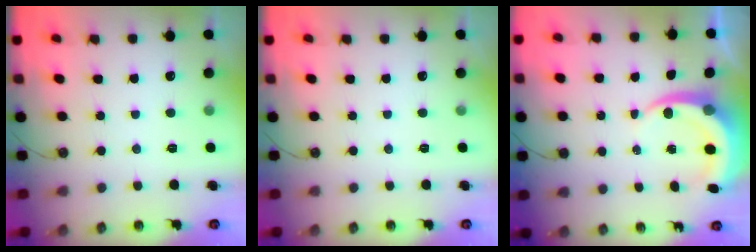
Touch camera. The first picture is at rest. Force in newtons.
{"total": 0.0}
{"total": 6.3, "press": 6.3, "slide": 0.8}